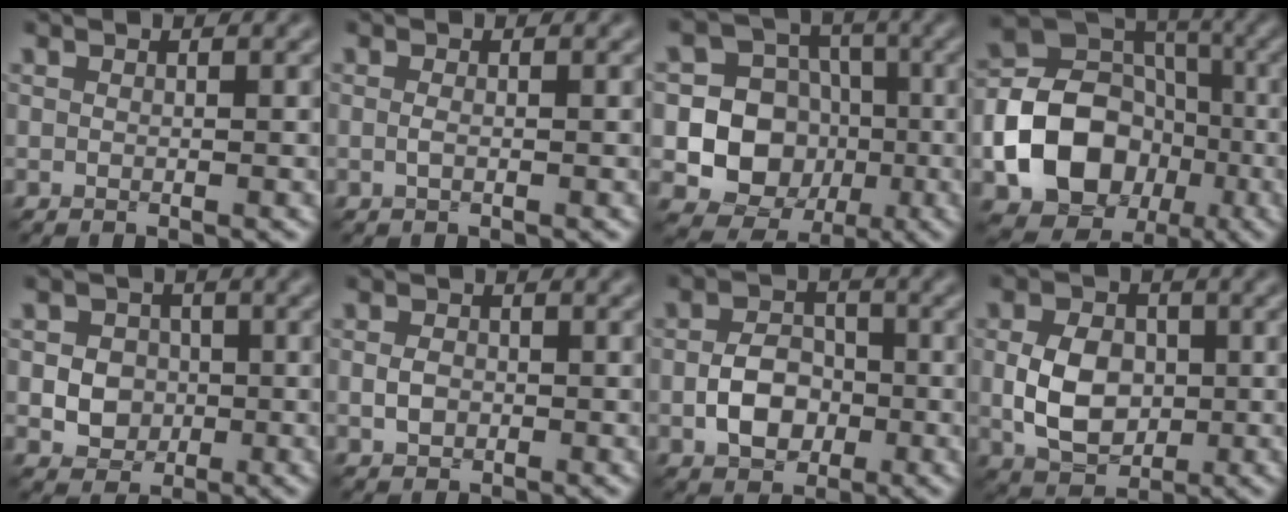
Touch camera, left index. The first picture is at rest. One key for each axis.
{"total": 0.6, "fx": -0.2, "fy": 0.2, "fz": 0.6, "tx": -0.020, "ty": -0.001, "tz": -0.006}
{"total": 10.3, "fx": -2.0, "fy": 9.4, "fz": 3.5, "tx": -0.057, "ty": 0.008, "tz": -0.055}
{"total": 12.6, "fx": -3.7, "fy": 10.1, "fz": 6.6, "tx": -0.117, "ty": -0.019, "tz": -0.079}
{"total": 3.9, "fx": -0.4, "fy": 3.4, "fz": 2.0, "tx": -0.021, "ty": 0.009, "tz": -0.024}
{"total": 1.7, "fx": -0.4, "fy": 1.3, "fz": 1.0, "tx": -0.024, "ty": -0.001, "tz": -0.012}
{"total": 4.4, "fx": -1.3, "fy": 3.1, "fz": 2.8, "tx": -0.048, "ty": 0.003, "tz": -0.025}
{"total": 5.8, "fx": -0.4, "fy": 4.1, "fz": 4.0, "tx": -0.084, "ty": -0.003, "tz": -0.008}